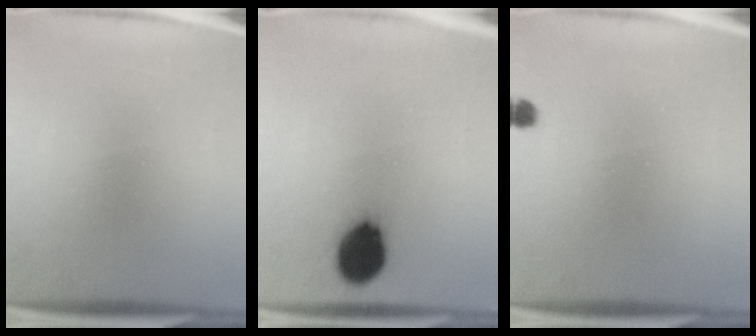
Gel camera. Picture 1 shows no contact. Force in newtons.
{"total": 11.9}
{"total": 1.4}